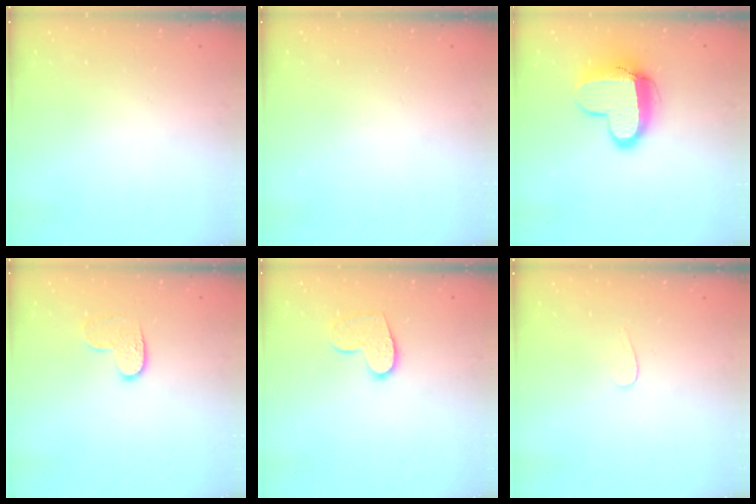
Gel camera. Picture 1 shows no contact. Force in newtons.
{"total": 0.0}
{"total": 12.5, "press": 12.5, "slide": 1.0}
{"total": 6.8, "press": 6.8, "slide": 0.1}
{"total": 9.9, "press": 9.9, "slide": 0.7}
{"total": 3.0, "press": 3.0, "slide": 0.3}